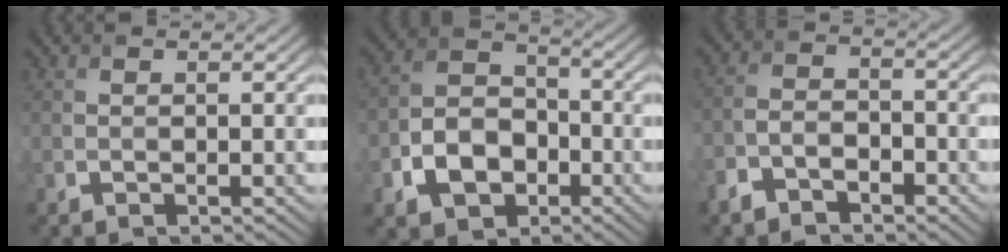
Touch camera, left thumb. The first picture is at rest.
{"total": 8.3, "force": [-3.0, 6.2, 4.7], "torque": [-0.107, -0.008, -0.061]}
{"total": 4.1, "force": [-3.1, 2.1, 1.6], "torque": [-0.036, 0.001, -0.069]}